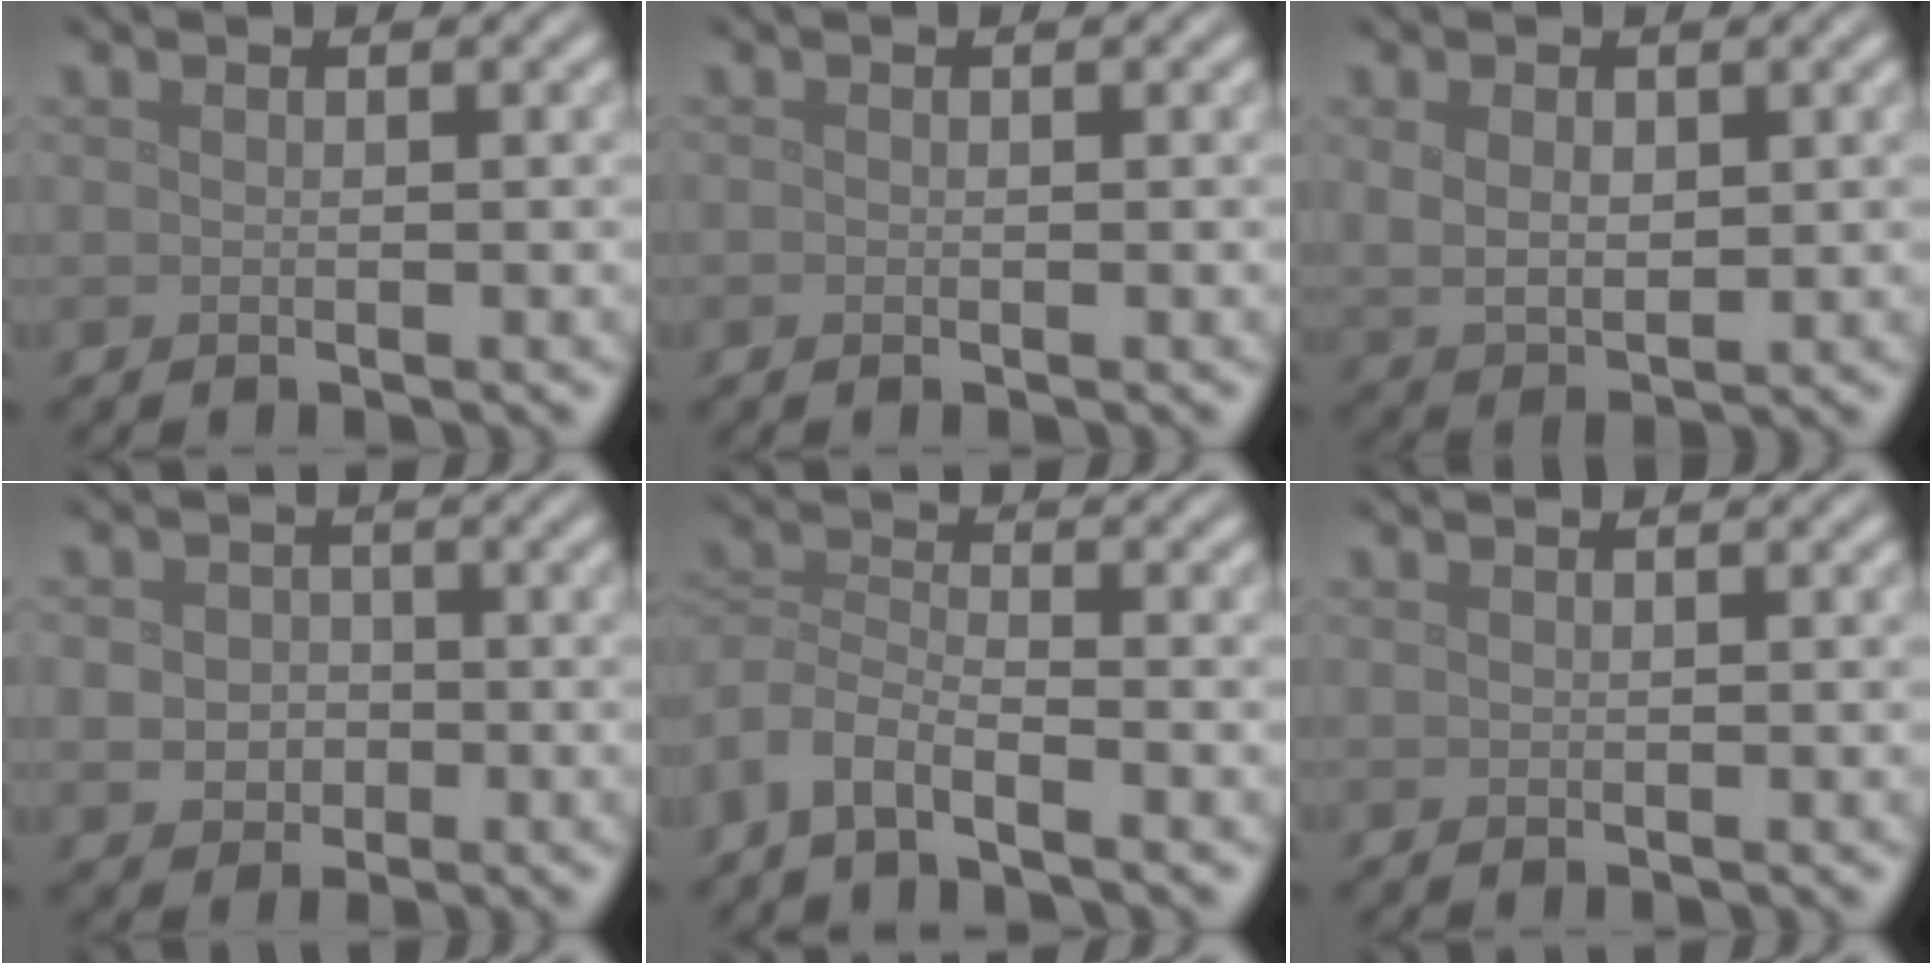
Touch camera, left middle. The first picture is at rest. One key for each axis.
{"total": 0.0}
{"total": 3.1, "fx": 0.8, "fy": 2.1, "fz": 2.2, "tx": -0.050, "ty": -0.005, "tz": 0.022}
{"total": 3.1, "fx": -0.3, "fy": 2.7, "fz": 1.6, "tx": -0.020, "ty": -0.003, "tz": -0.010}
{"total": 3.9, "fx": -3.0, "fy": 1.3, "fz": 2.1, "tx": -0.047, "ty": -0.003, "tz": -0.071}
{"total": 0.0}